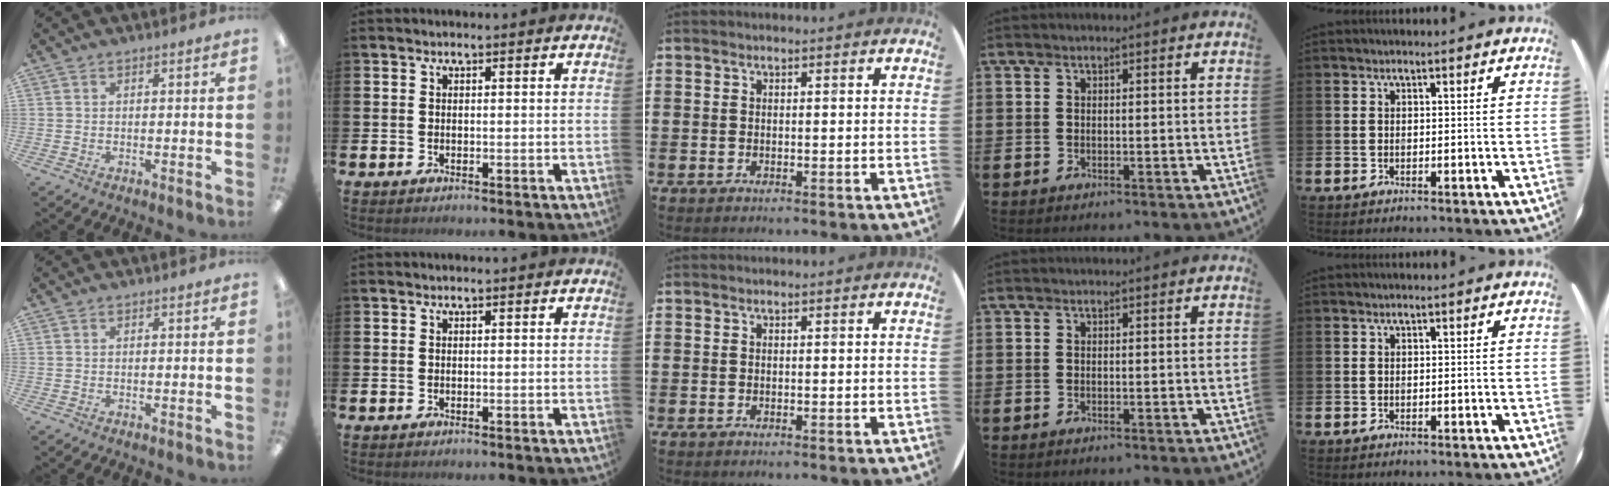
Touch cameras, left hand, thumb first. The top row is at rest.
{}